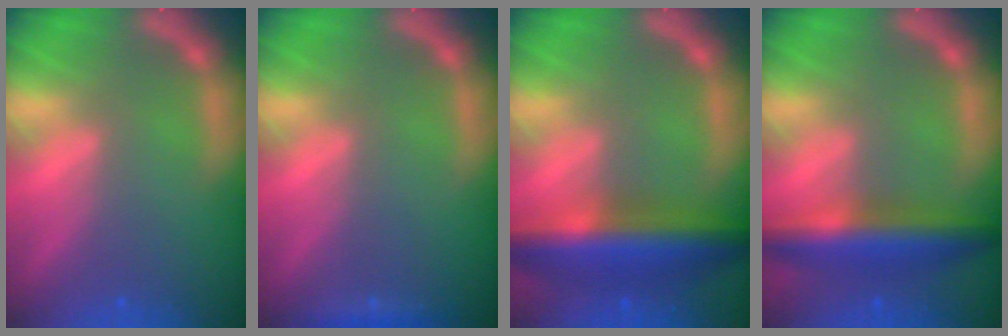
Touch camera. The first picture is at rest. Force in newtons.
{"total": 0.9}
{"total": 8.5}
{"total": 6.5}